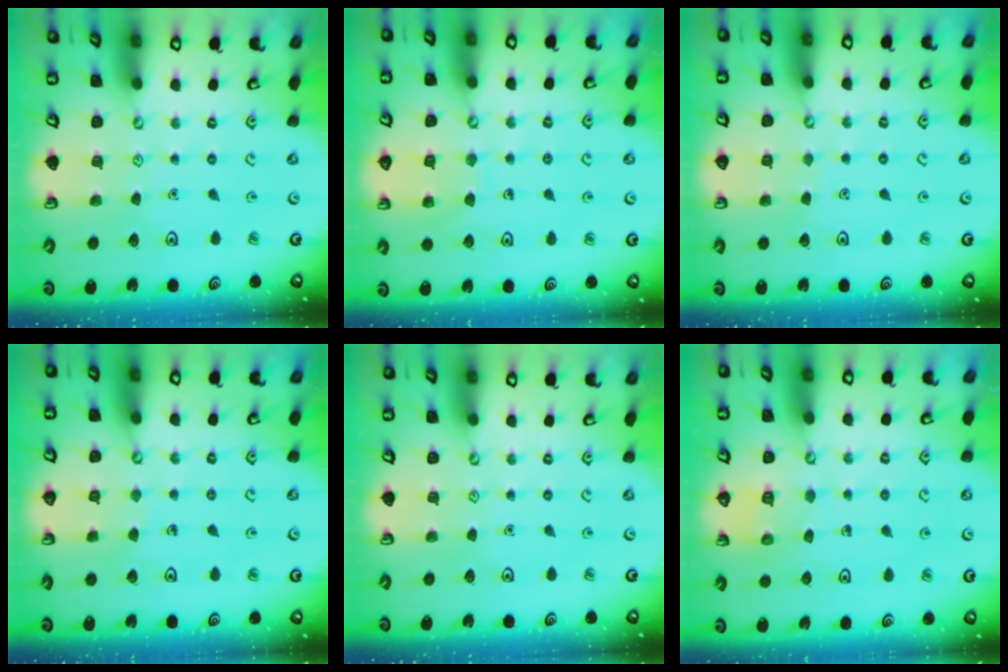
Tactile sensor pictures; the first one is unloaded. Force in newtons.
{"total": 6.7, "press": 6.7, "slide": 0.4}
{"total": 1.5, "press": 1.5, "slide": 0.2}
{"total": 2.3, "press": 2.3, "slide": 0.1}
{"total": 0.0}
{"total": 5.2, "press": 5.2, "slide": 0.3}